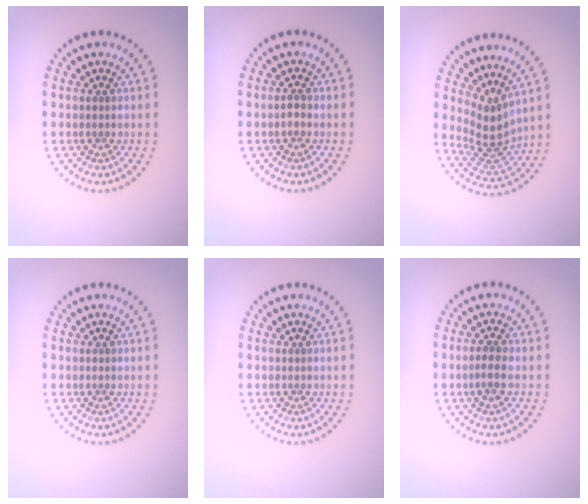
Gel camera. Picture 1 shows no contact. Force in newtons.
{"total": 0.7, "press": 0.7, "slide": 0.1}
{"total": 3.3, "press": 2.4, "slide": 2.4}
{"total": 0.0}
{"total": 0.0}
{"total": 1.1, "press": 0.9, "slide": 0.5}